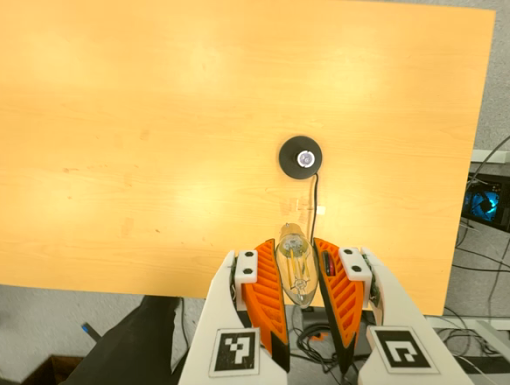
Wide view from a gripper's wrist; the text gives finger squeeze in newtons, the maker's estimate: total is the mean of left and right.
{"total": 14.9, "left": 16.8, "right": 13.1}